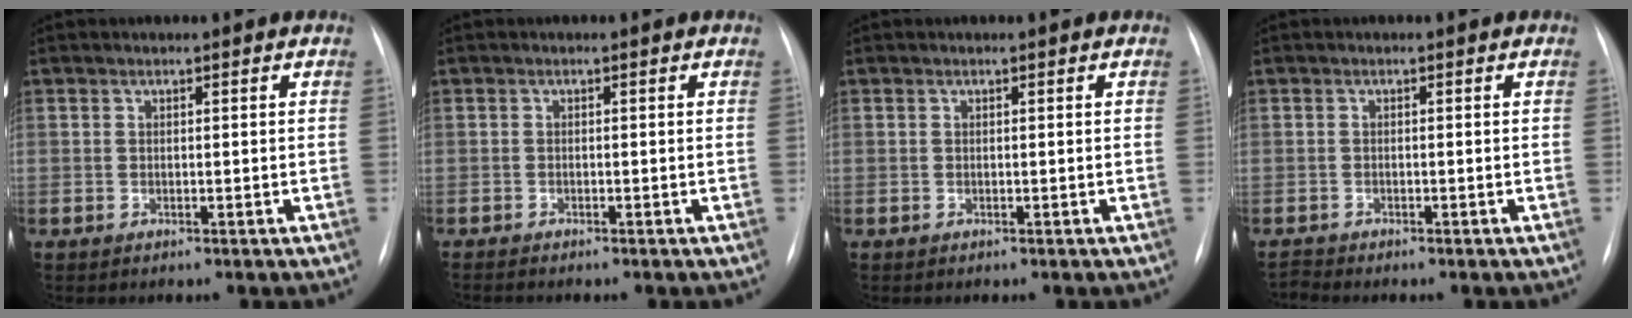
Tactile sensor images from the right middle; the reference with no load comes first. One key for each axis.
{"total": 1.4, "fx": -1.3, "fy": 0.0, "fz": 0.6, "tx": -0.011, "ty": -0.003, "tz": -0.018}
{"total": 0.0}
{"total": 1.1, "fx": -1.0, "fy": -0.3, "fz": -0.3, "tx": 0.003, "ty": -0.010, "tz": -0.020}